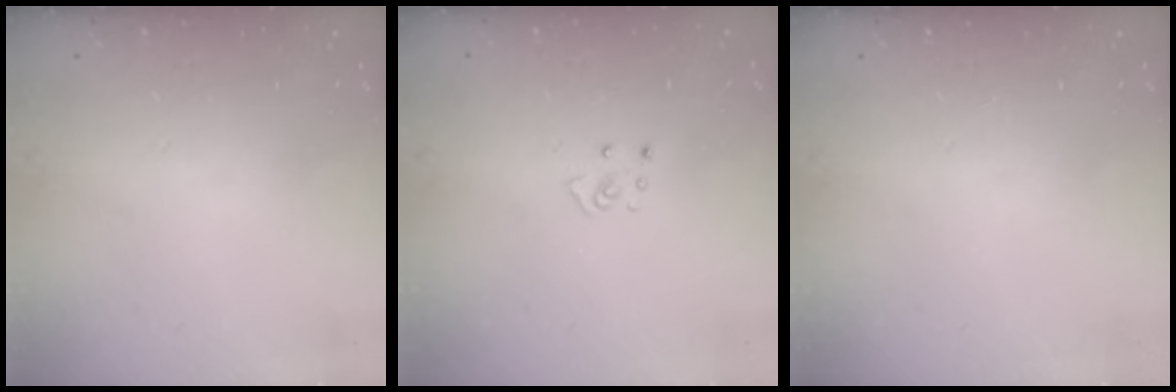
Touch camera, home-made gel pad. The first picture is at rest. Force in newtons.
{"total": 4.2, "press": 4.1, "slide": 0.5}
{"total": 0.0}